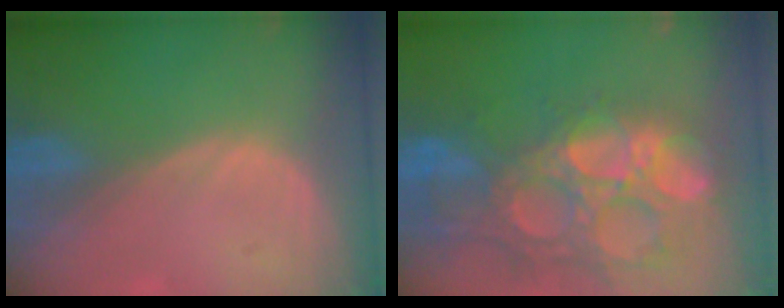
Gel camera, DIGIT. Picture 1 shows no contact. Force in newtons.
{"total": 15.1, "press": 12.5, "slide": 8.5}